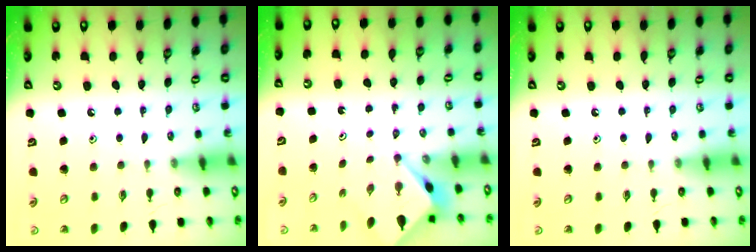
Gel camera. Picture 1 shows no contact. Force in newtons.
{"total": 2.7, "press": 2.7, "slide": 0.1}
{"total": 0.0}